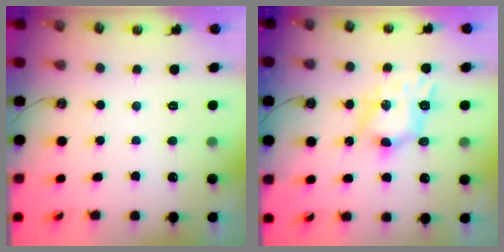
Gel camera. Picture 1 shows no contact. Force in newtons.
{"total": 7.2, "press": 7.2, "slide": 0.1}